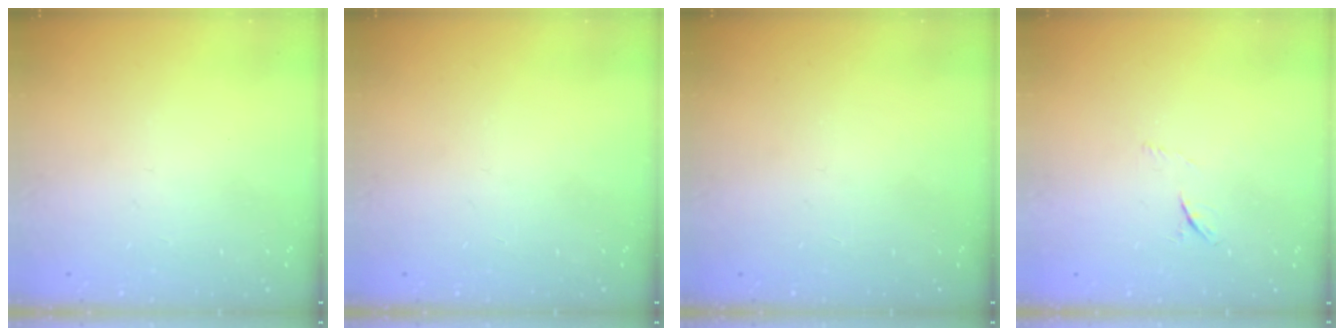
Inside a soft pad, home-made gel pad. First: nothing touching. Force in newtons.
{"total": 0.0}
{"total": 0.0}
{"total": 4.2, "press": 4.0, "slide": 1.4}